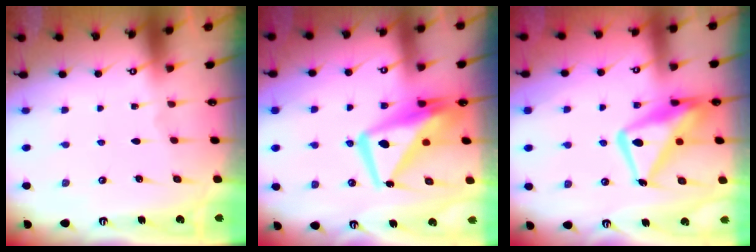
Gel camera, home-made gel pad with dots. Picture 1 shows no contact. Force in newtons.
{"total": 12.7, "press": 12.6, "slide": 1.6}
{"total": 16.5, "press": 16.4, "slide": 1.4}